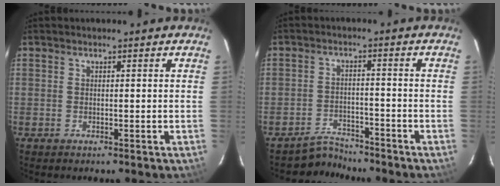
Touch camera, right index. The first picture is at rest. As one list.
[{"total": 4.4, "force": [-4.1, 1.5, -0.8], "torque": [0.001, 0.014, -0.068]}]